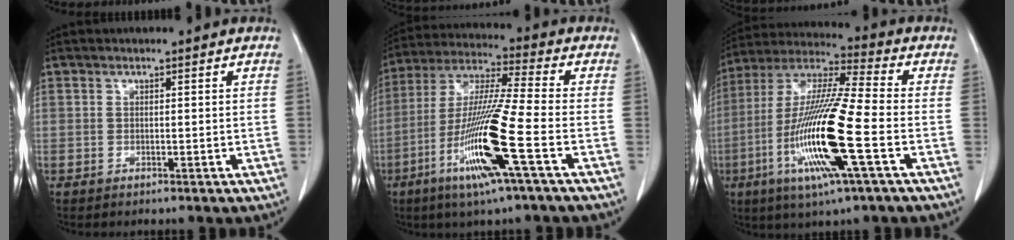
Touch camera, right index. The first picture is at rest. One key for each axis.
{"total": 15.7, "fx": -5.9, "fy": -0.8, "fz": 14.5, "tx": -0.299, "ty": -0.023, "tz": -0.118}
{"total": 18.3, "fx": -5.5, "fy": 0.6, "fz": 17.4, "tx": -0.360, "ty": -0.020, "tz": -0.109}